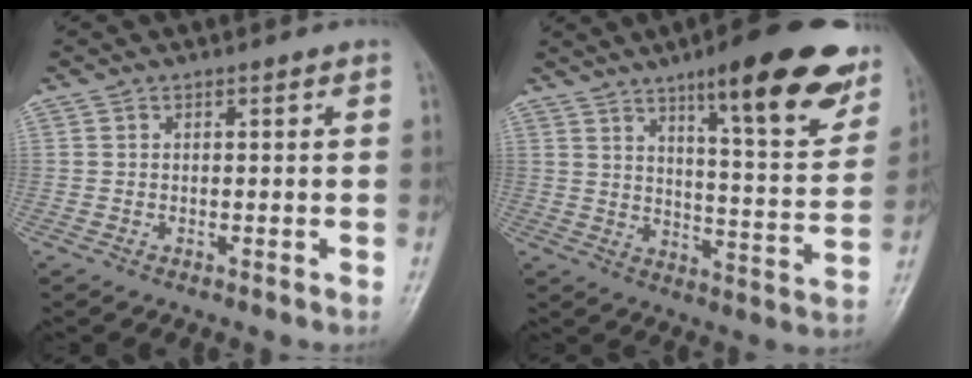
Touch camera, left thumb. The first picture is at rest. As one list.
[{"total": 21.7, "force": [13.0, 5.0, 16.6], "torque": [-0.188, -0.052, 0.185]}]